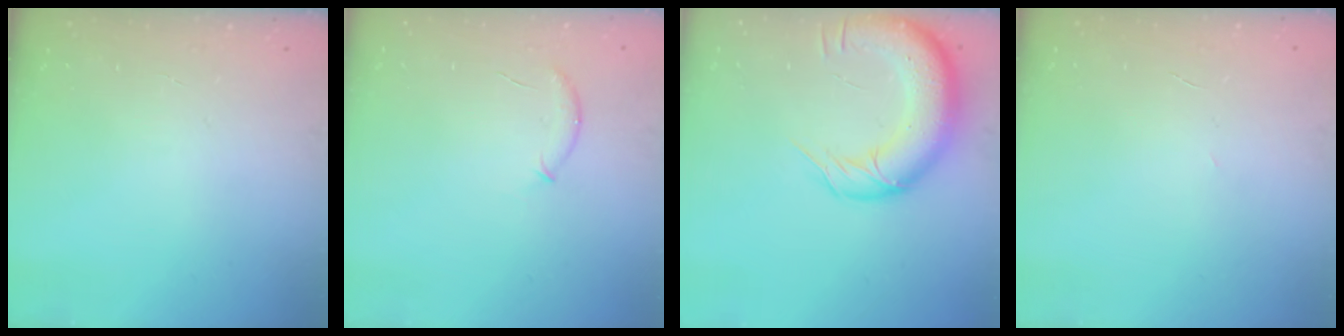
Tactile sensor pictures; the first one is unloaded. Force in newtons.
{"total": 7.4, "press": 7.2, "slide": 1.9}
{"total": 15.9, "press": 15.5, "slide": 3.7}
{"total": 1.8, "press": 1.7, "slide": 0.5}